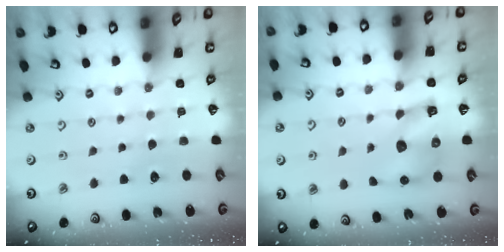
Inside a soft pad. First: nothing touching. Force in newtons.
{"total": 7.3, "press": 7.3, "slide": 1.0}